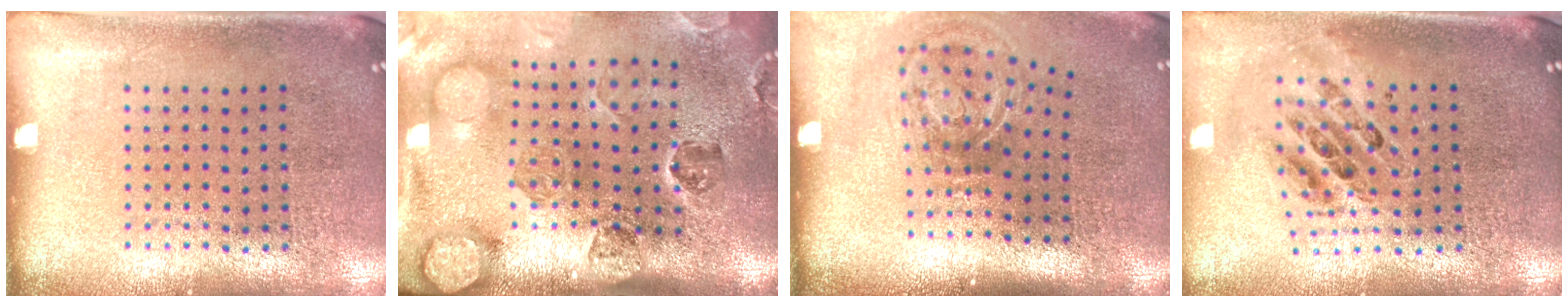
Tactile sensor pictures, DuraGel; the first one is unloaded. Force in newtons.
{"total": 3.2, "press": 2.7, "slide": 1.6}
{"total": 2.0, "press": 1.2, "slide": 1.6}
{"total": 0.9, "press": 0.9, "slide": 0.2}